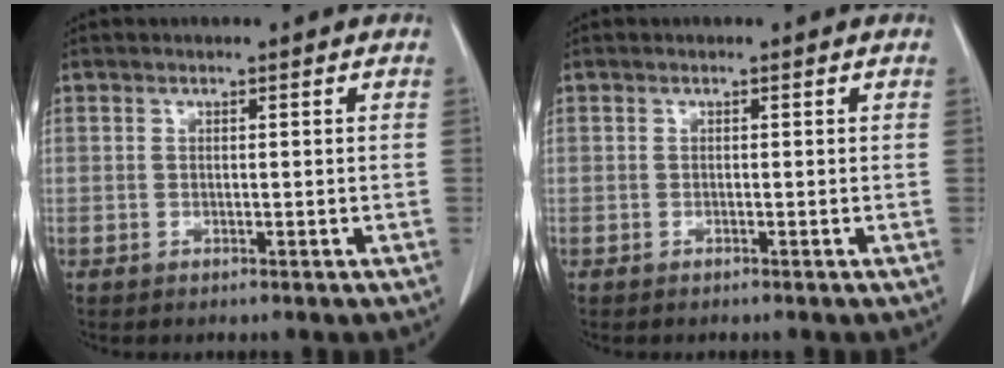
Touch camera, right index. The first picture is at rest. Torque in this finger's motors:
{"motor_torque": [-0.01, -0.01, 0.00, -0.02]}